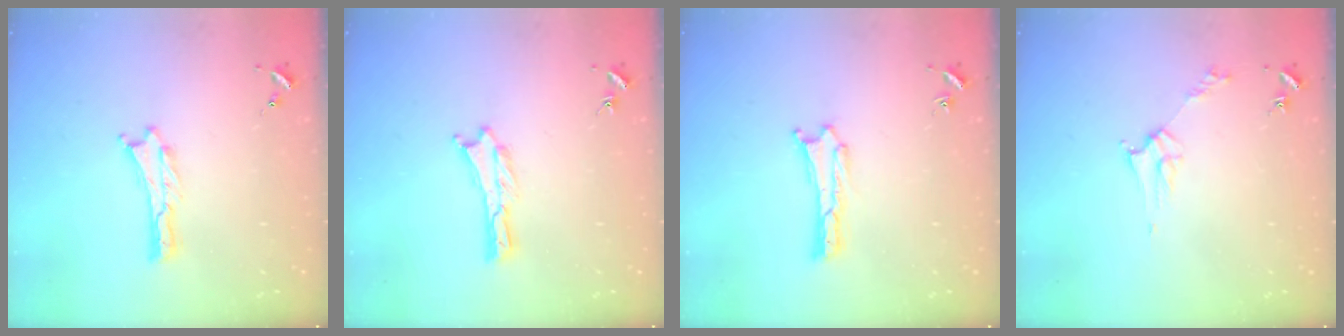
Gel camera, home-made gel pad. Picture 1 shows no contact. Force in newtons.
{"total": 0.0}
{"total": 0.0}
{"total": 2.8, "press": 2.8, "slide": 0.3}